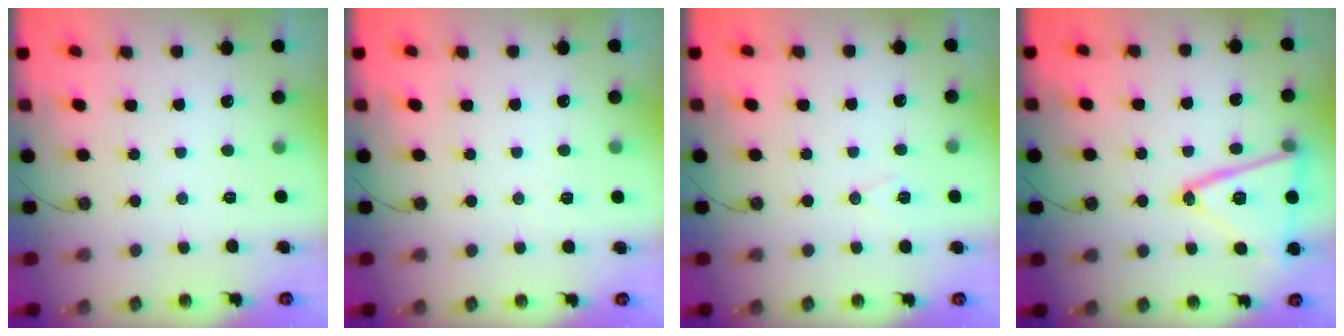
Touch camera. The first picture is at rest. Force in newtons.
{"total": 3.9, "press": 3.6, "slide": 1.6}
{"total": 6.3, "press": 5.0, "slide": 3.8}
{"total": 18.3, "press": 18.0, "slide": 3.6}